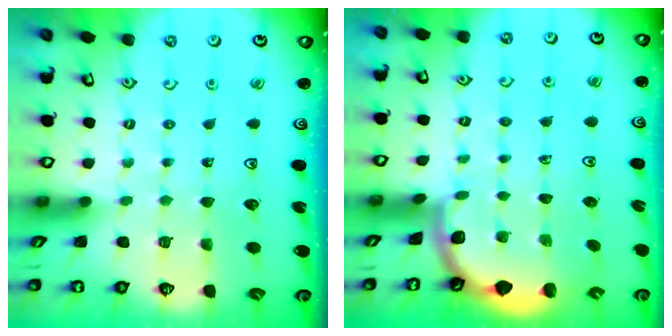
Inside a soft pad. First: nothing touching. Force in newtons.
{"total": 1.9, "press": 1.9, "slide": 0.0}